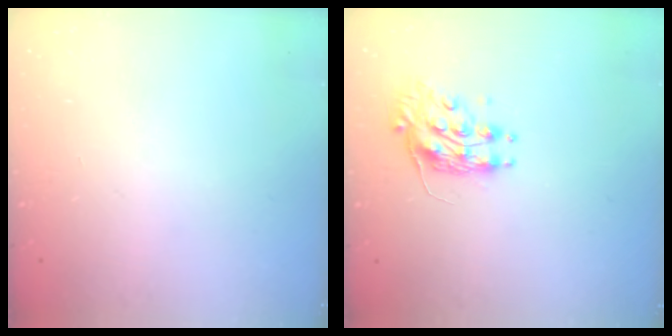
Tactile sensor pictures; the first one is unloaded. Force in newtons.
{"total": 8.8, "press": 8.8, "slide": 0.0}